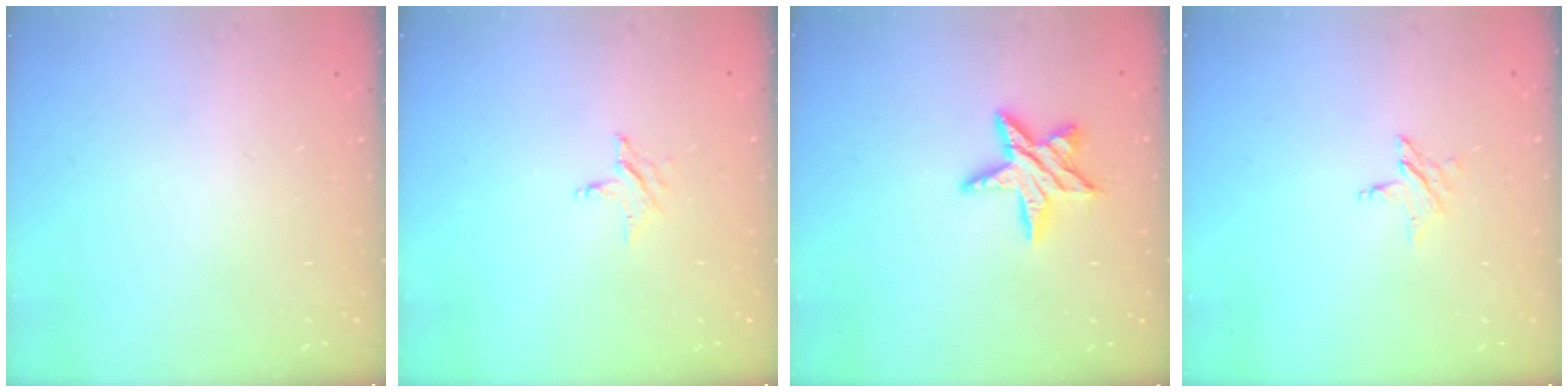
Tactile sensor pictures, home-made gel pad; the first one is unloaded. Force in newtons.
{"total": 2.8, "press": 2.8, "slide": 0.3}
{"total": 10.4, "press": 10.4, "slide": 0.5}
{"total": 3.5, "press": 3.5, "slide": 0.3}